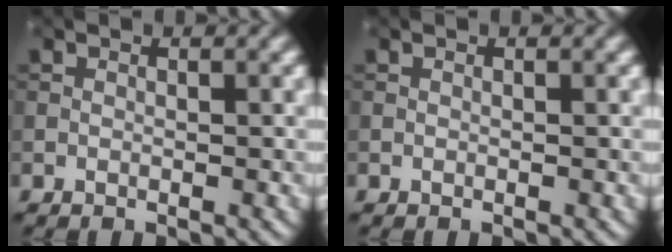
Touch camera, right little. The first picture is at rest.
{"total": 0.0}